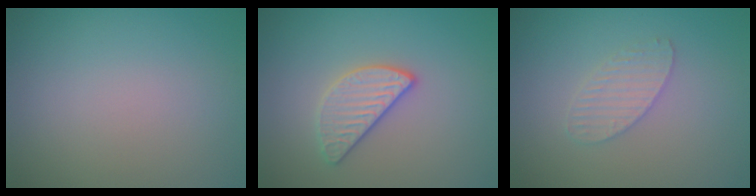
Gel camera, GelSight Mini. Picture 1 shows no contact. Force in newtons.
{"total": 2.6, "press": 2.5, "slide": 0.8}
{"total": 2.0, "press": 2.0, "slide": 0.1}